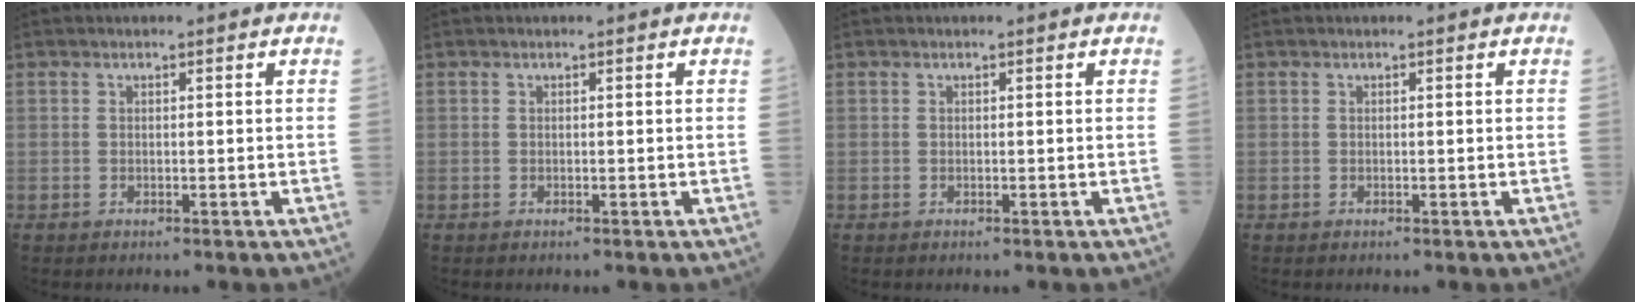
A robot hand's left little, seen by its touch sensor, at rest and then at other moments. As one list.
[{"total": 0.0}, {"total": 0.0}, {"total": 0.0}]